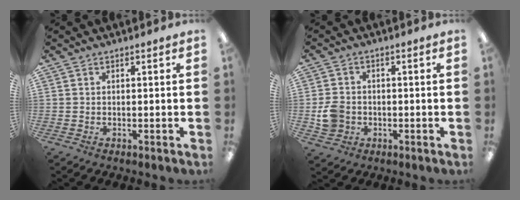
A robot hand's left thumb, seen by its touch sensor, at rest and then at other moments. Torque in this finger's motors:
{"motor_torque": [-0.02, 0.03, 0.29, -0.29, 0.00]}